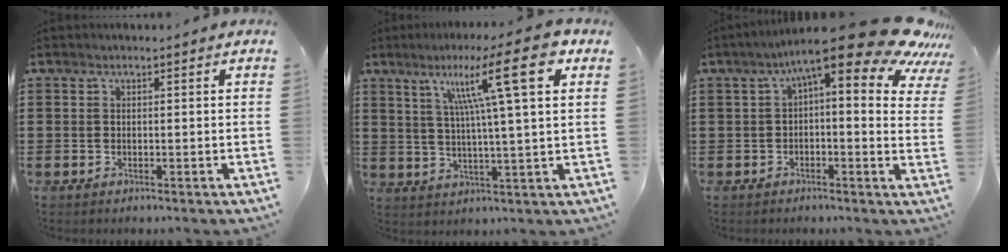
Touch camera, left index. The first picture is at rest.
{"total": 13.4, "force": [6.8, 0.2, 11.6], "torque": [-0.213, -0.010, 0.097]}
{"total": 13.4, "force": [9.0, 2.1, 9.8], "torque": [-0.158, -0.057, 0.141]}